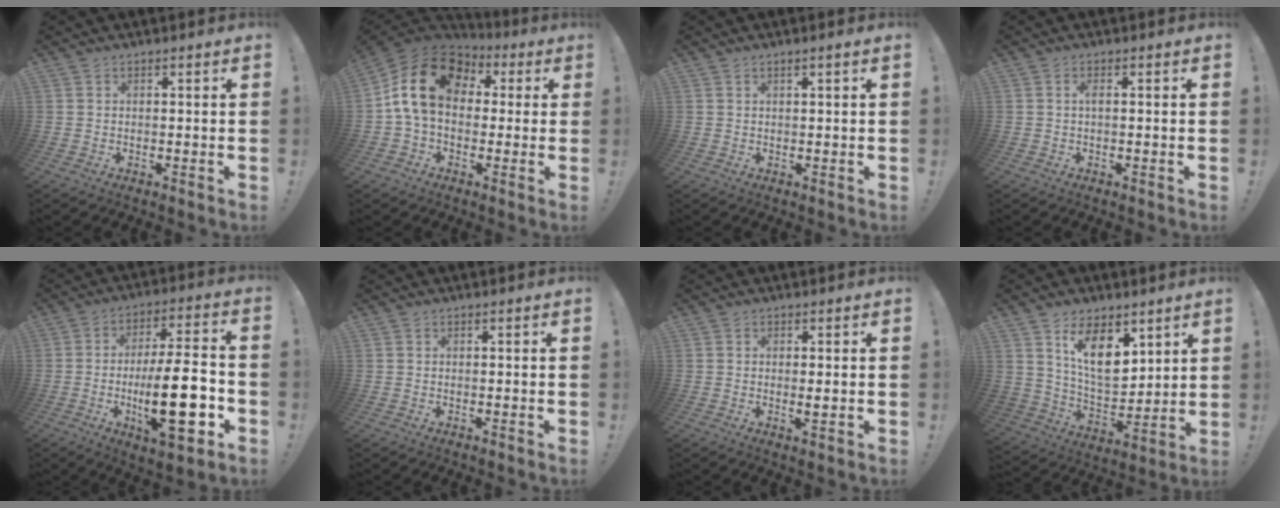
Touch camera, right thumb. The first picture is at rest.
{"total": 17.6, "force": [3.6, 12.2, 12.1], "torque": [-0.213, 0.012, 0.069]}
{"total": 1.3, "force": [0.4, -0.3, 1.2], "torque": [-0.030, 0.002, 0.008]}
{"total": 1.3, "force": [0.0, 0.3, 1.3], "torque": [-0.032, 0.005, 0.001]}
{"total": 20.9, "force": [-5.2, 6.0, 19.3], "torque": [-0.310, 0.005, -0.083]}
{"total": 0.0}
{"total": 1.6, "force": [0.2, 0.1, 1.5], "torque": [-0.013, -0.011, 0.000]}
{"total": 13.7, "force": [7.7, 8.6, 7.4], "torque": [-0.120, -0.040, 0.149]}